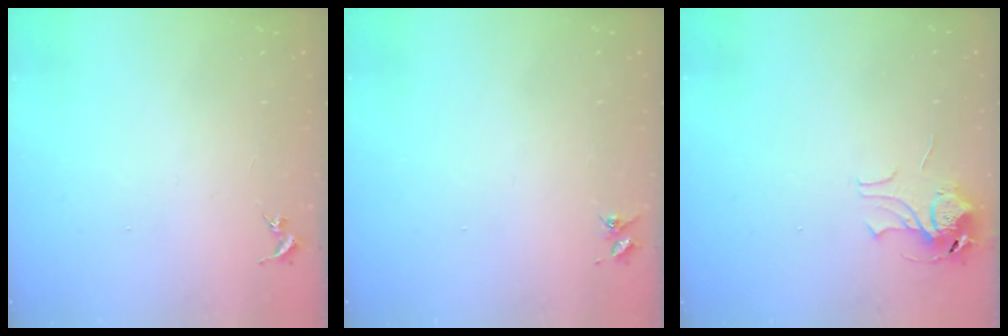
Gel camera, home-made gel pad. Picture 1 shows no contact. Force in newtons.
{"total": 3.2, "press": 3.1, "slide": 0.4}
{"total": 8.0, "press": 8.0, "slide": 0.5}